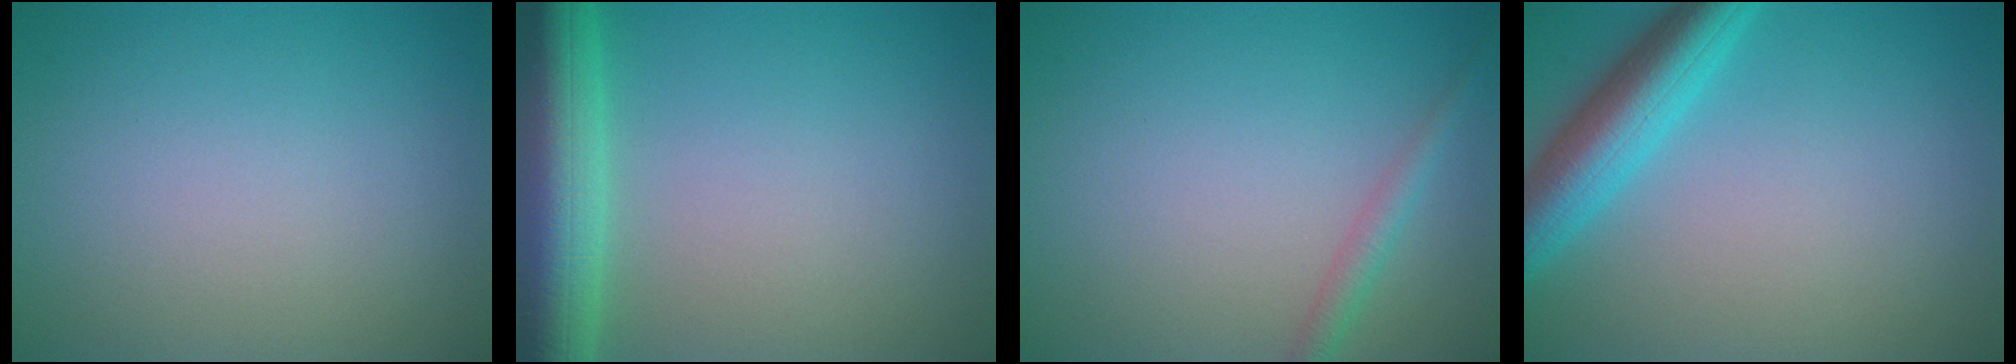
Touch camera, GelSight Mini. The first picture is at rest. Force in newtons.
{"total": 8.9, "press": 8.9, "slide": 0.3}
{"total": 1.7, "press": 1.7, "slide": 0.1}
{"total": 5.7, "press": 5.7, "slide": 0.2}